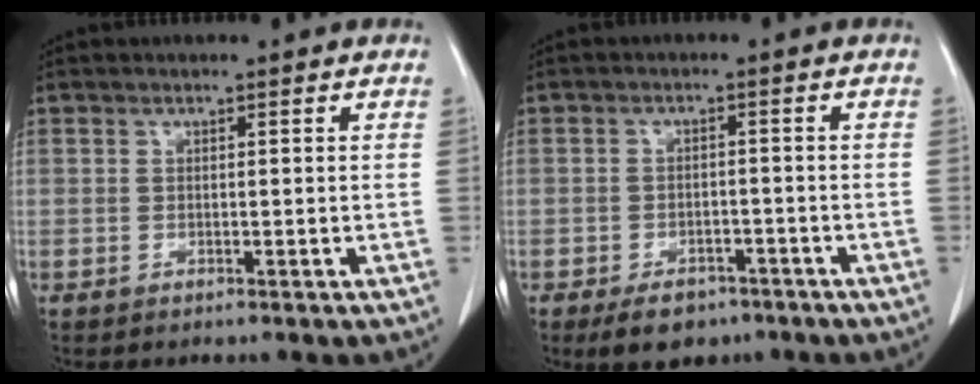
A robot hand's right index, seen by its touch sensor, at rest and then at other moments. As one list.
[{"total": 5.7, "force": [-3.9, 3.4, 2.4], "torque": [-0.037, 0.001, -0.054]}]